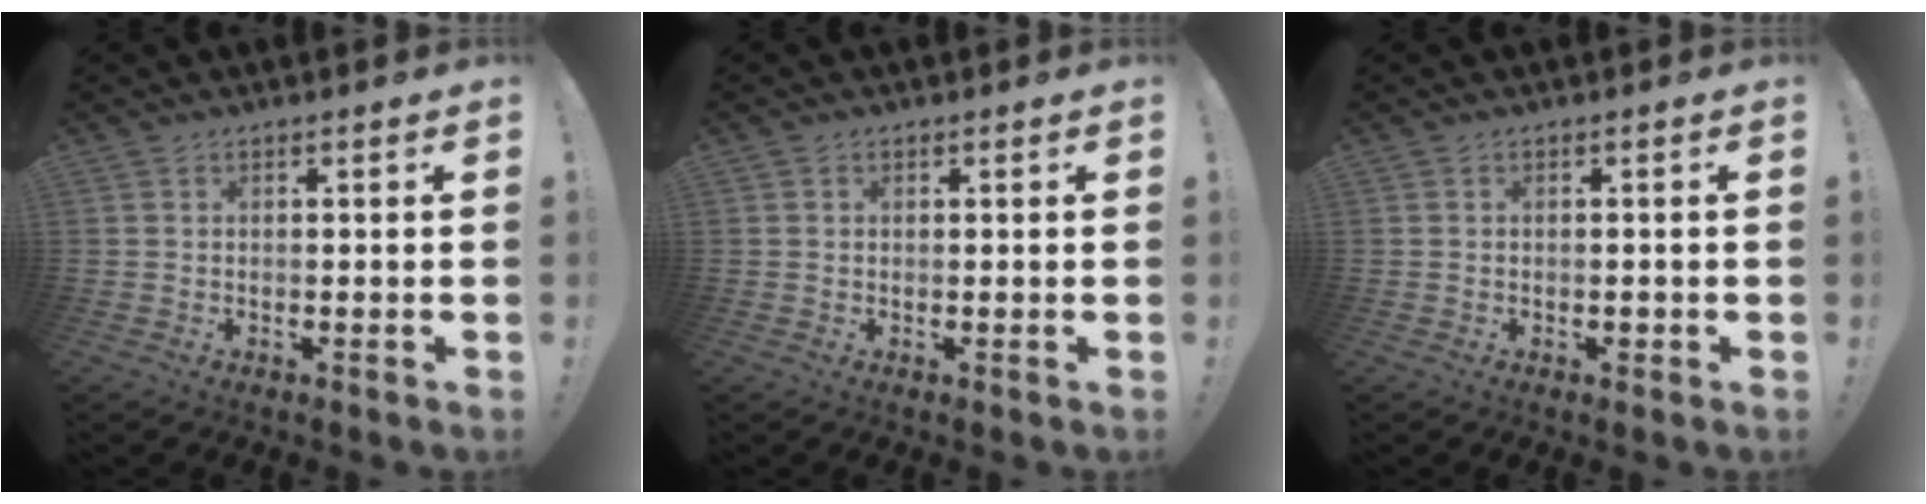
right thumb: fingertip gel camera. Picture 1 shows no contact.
{"total": 0.6, "force": [0.4, 0.5, 0.0], "torque": [0.008, -0.003, 0.006]}
{"total": 0.9, "force": [-0.4, 0.6, 0.5], "torque": [-0.006, 0.002, -0.007]}